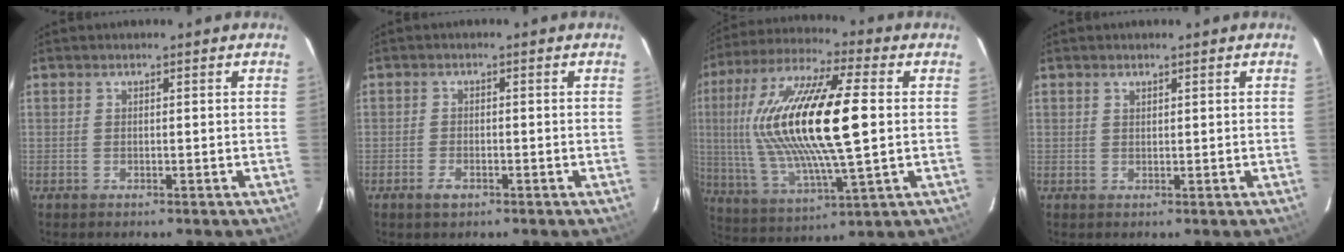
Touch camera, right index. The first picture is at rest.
{"total": 2.3, "force": [-1.5, 1.1, 1.4], "torque": [-0.030, -0.001, -0.027]}
{"total": 23.2, "force": [2.7, 5.9, 22.2], "torque": [-0.435, 0.007, 0.050]}
{"total": 0.7, "force": [0.6, 0.4, 0.2], "torque": [-0.003, 0.002, 0.011]}